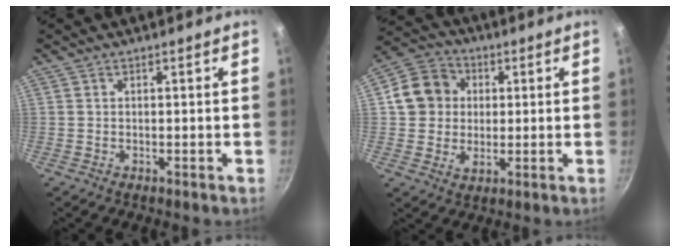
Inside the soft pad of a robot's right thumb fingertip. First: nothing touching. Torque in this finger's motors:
{"motor_torque": [-0.26, 0.35, 0.02, -0.08, 0.11]}